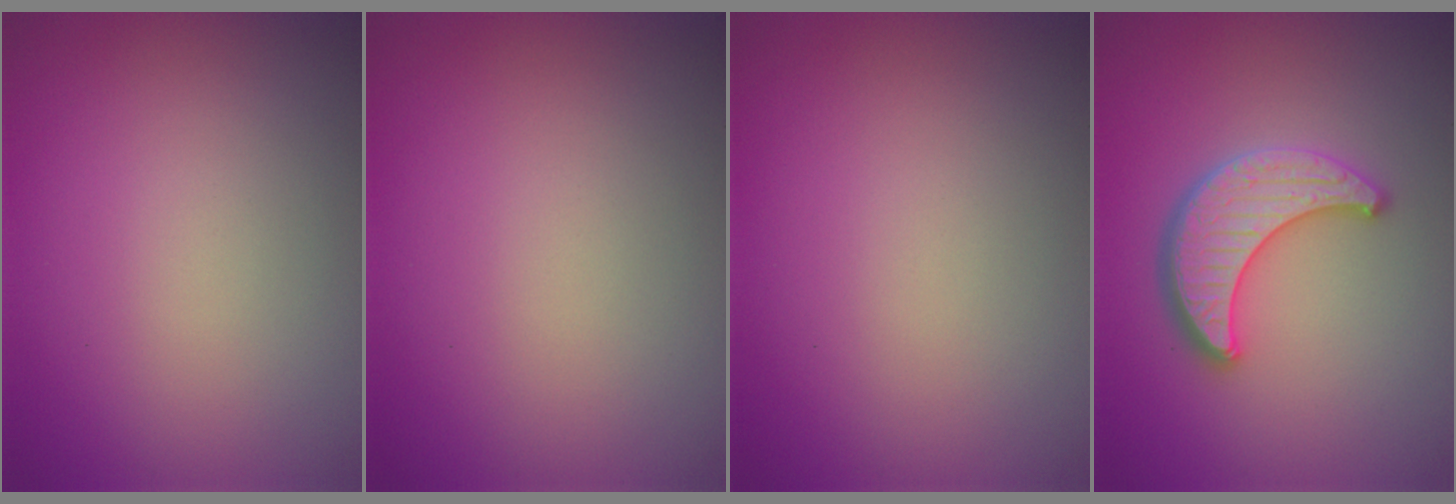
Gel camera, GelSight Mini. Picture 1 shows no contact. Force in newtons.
{"total": 0.0}
{"total": 0.0}
{"total": 4.2, "press": 3.9, "slide": 1.5}